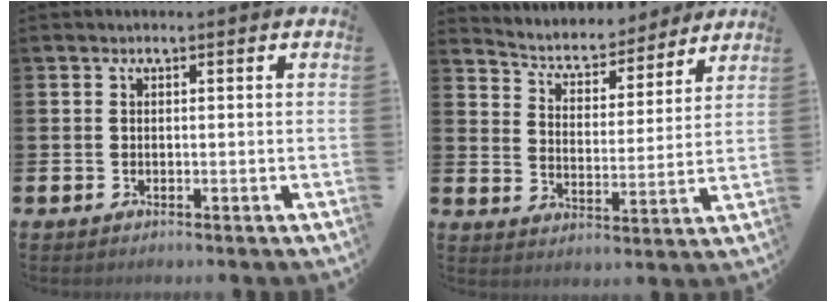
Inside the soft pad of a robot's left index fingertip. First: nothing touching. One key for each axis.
{"total": 5.2, "fx": 4.9, "fy": 1.6, "fz": 0.6, "tx": -0.040, "ty": -0.045, "tz": 0.078}